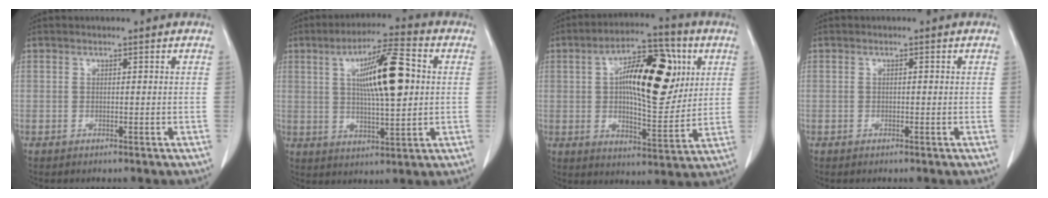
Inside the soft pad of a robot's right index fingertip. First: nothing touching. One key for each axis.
{"total": 12.6, "fx": 2.3, "fy": 2.3, "fz": 12.1, "tx": -0.205, "ty": 0.013, "tz": 0.037}
{"total": 16.5, "fx": 4.1, "fy": 5.9, "fz": 14.8, "tx": -0.237, "ty": 0.026, "tz": 0.063}
{"total": 0.0}